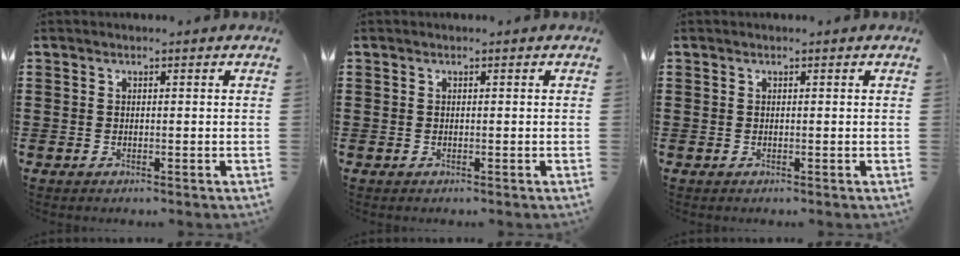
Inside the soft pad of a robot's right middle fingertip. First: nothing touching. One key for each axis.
{"total": 0.0}
{"total": 0.0}